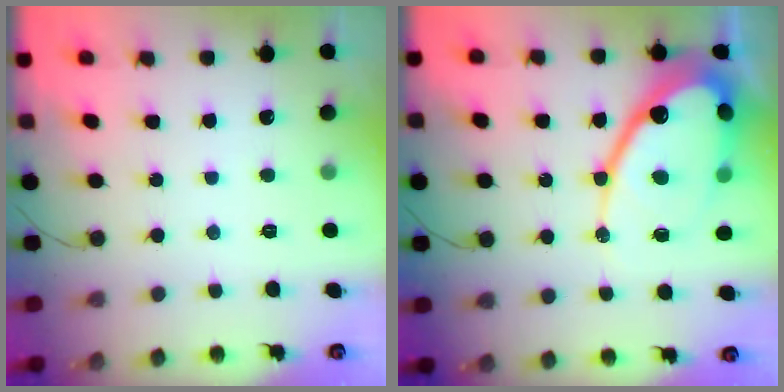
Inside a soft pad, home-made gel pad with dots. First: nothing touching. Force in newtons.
{"total": 20.1, "press": 20.0, "slide": 1.8}